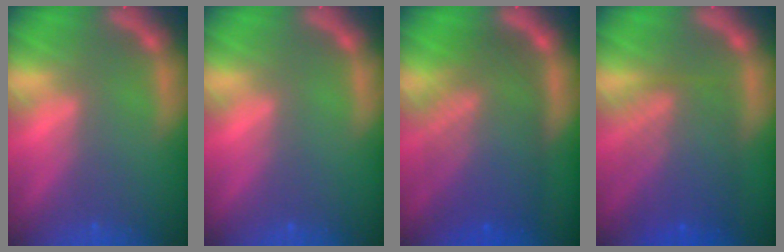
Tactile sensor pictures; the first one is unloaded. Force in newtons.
{"total": 0.0}
{"total": 10.0}
{"total": 7.6}